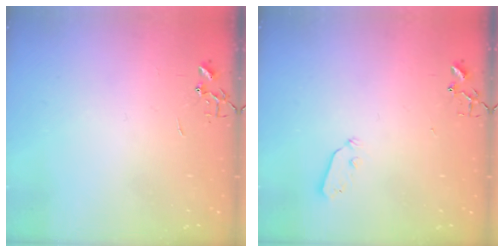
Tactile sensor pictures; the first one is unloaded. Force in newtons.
{"total": 3.1, "press": 3.0, "slide": 0.4}